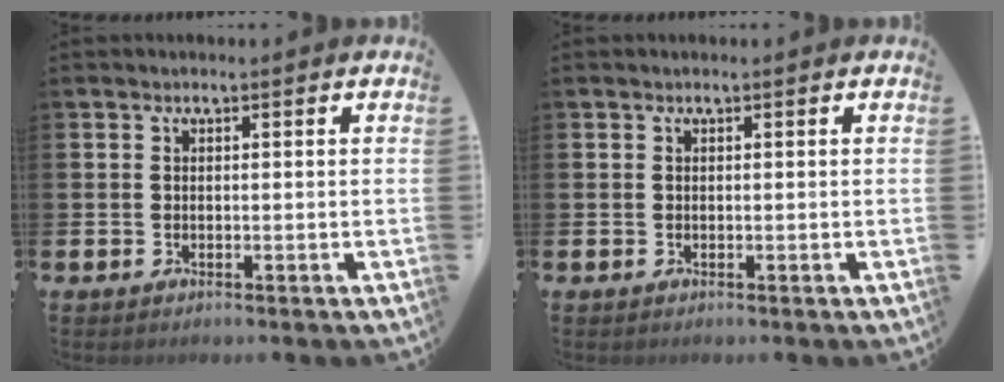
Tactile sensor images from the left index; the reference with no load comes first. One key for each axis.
{"total": 0.0}